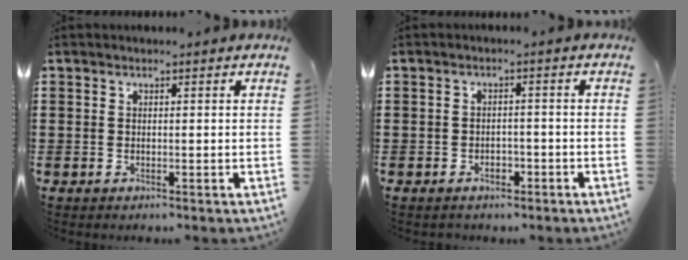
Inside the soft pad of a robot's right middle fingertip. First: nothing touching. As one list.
[{"total": 1.7, "force": [-1.1, 1.0, 0.7], "torque": [-0.018, 0.001, -0.024]}]